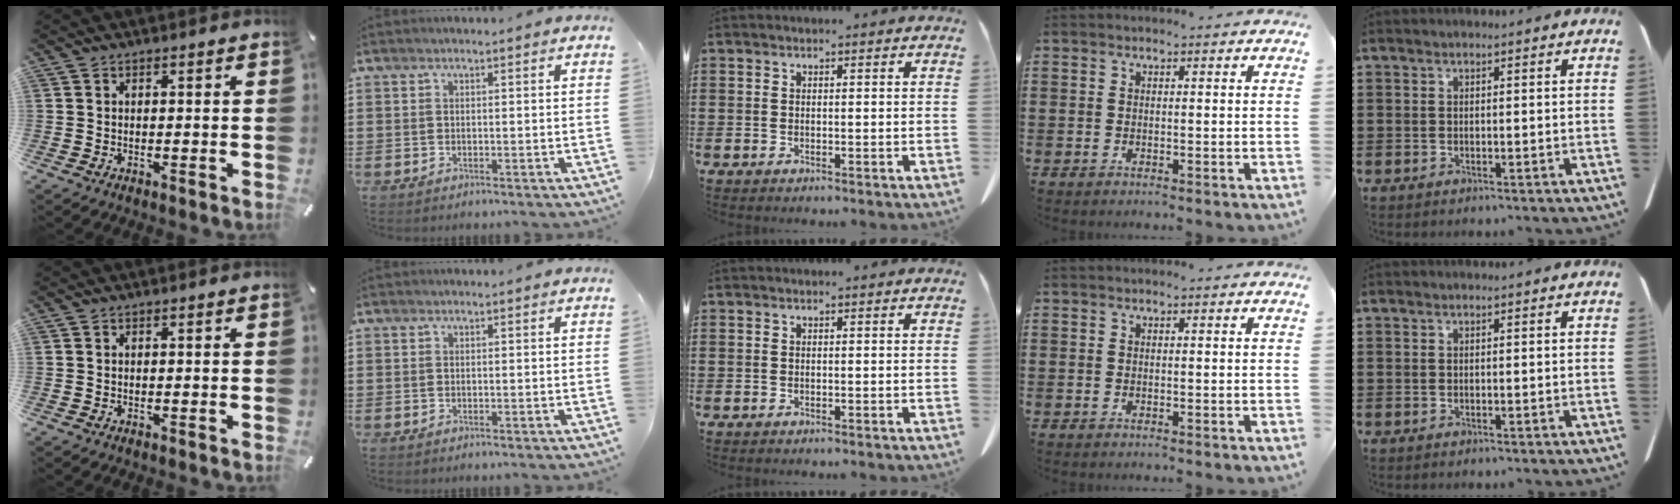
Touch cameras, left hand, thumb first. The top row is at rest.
{}